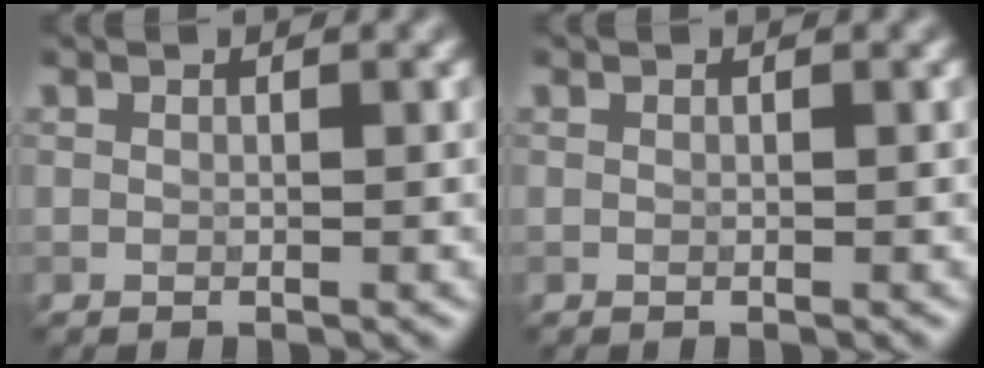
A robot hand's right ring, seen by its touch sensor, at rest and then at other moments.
{"total": 0.0}